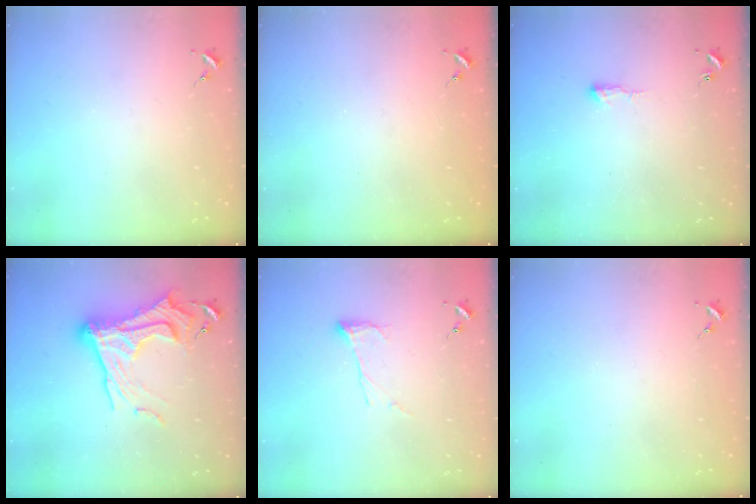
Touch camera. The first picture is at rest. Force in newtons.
{"total": 0.7, "press": 0.7, "slide": 0.1}
{"total": 5.3, "press": 5.2, "slide": 0.8}
{"total": 20.7, "press": 20.6, "slide": 2.1}
{"total": 6.8, "press": 6.8, "slide": 0.3}
{"total": 0.0}